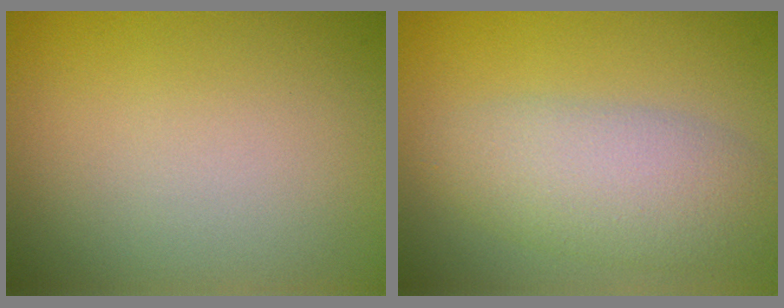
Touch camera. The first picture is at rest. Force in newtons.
{"total": 5.2, "press": 5.2, "slide": 0.3}